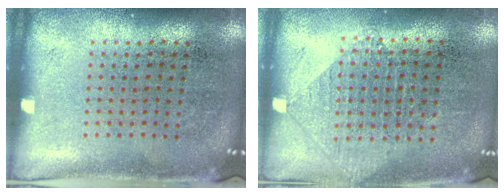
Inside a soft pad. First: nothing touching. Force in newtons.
{"total": 0.9, "press": 0.9, "slide": 0.3}